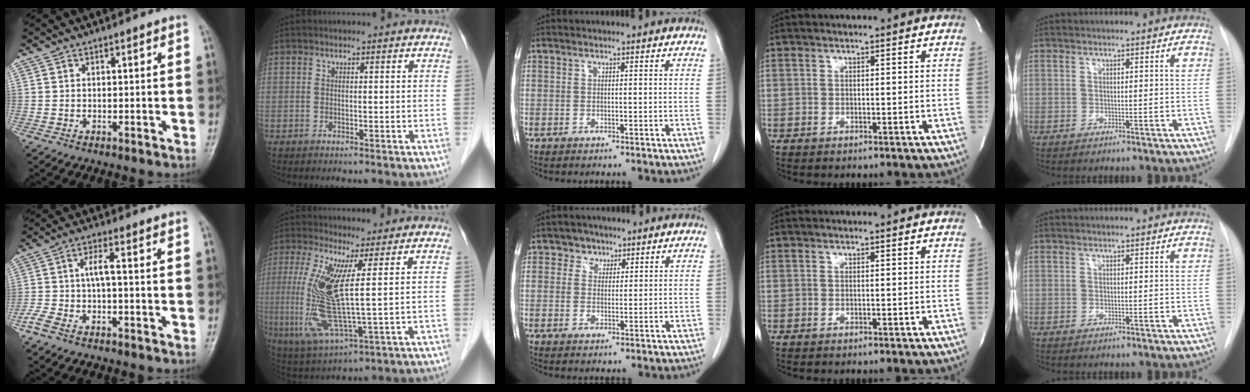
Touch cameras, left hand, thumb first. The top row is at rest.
{"thumb": {"total": 5.1, "force": [-2.0, 0.9, 4.6], "torque": [-0.117, 0.022, -0.037]}, "index": {"total": 11.9, "force": [1.3, 1.2, 11.7], "torque": [-0.267, -0.010, 0.026]}, "middle": {"total": 2.7, "force": [1.6, 2.2, 0.2], "torque": [0.004, 0.003, 0.020]}}